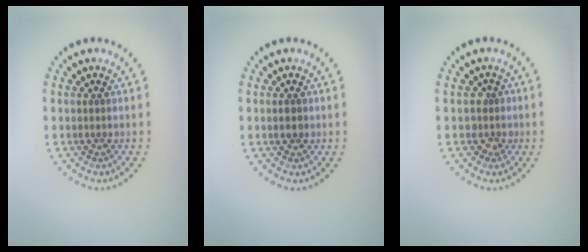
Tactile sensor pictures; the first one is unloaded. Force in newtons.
{"total": 1.2, "press": 1.2, "slide": 0.2}
{"total": 1.7, "press": 1.4, "slide": 1.0}